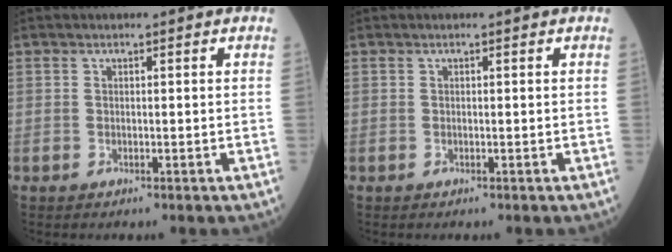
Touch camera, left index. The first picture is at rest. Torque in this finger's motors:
{"motor_torque": [0.18, -0.19, 0.00, 0.00]}